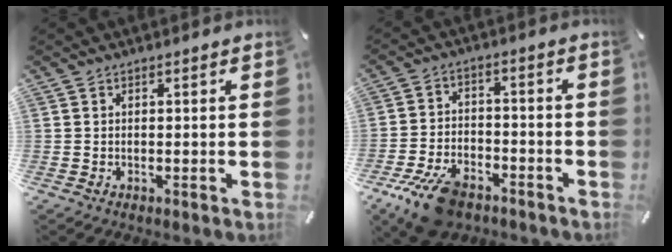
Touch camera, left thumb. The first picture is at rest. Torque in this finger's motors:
{"motor_torque": [-0.12, 2.35, 0.73, 0.61, 0.33]}